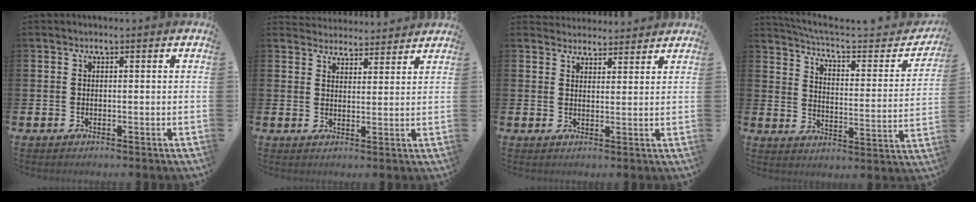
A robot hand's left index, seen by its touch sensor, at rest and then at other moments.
{"total": 4.0, "force": [3.9, 0.8, -0.3], "torque": [-0.003, -0.026, 0.072]}
{"total": 3.4, "force": [3.3, 0.9, -0.3], "torque": [0.009, -0.019, 0.059]}
{"total": 5.2, "force": [4.7, 0.8, 2.0], "torque": [-0.056, -0.045, 0.071]}